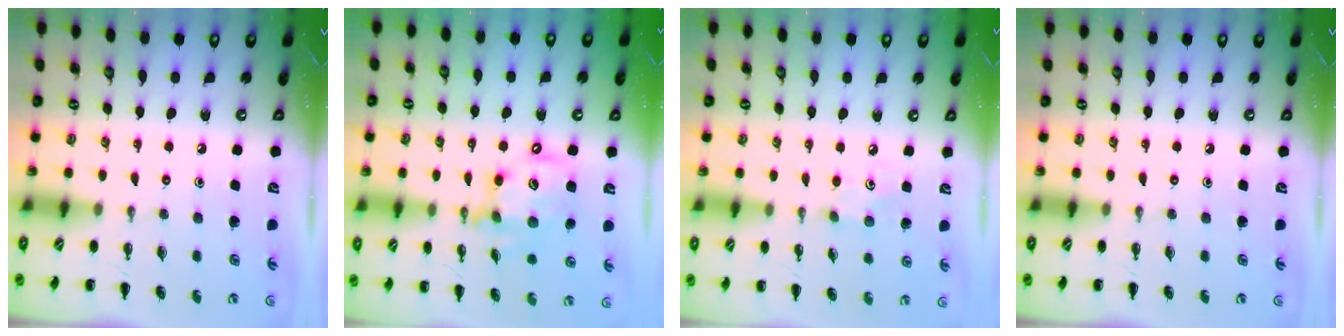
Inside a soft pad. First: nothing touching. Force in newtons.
{"total": 13.4, "press": 13.1, "slide": 3.2}
{"total": 3.7, "press": 3.6, "slide": 0.9}
{"total": 0.0}